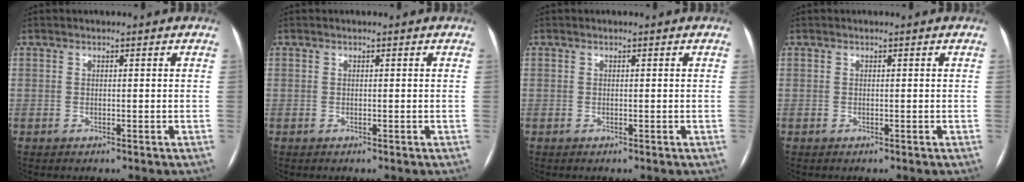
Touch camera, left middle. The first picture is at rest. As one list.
[{"total": 0.0}, {"total": 0.0}, {"total": 0.0}]